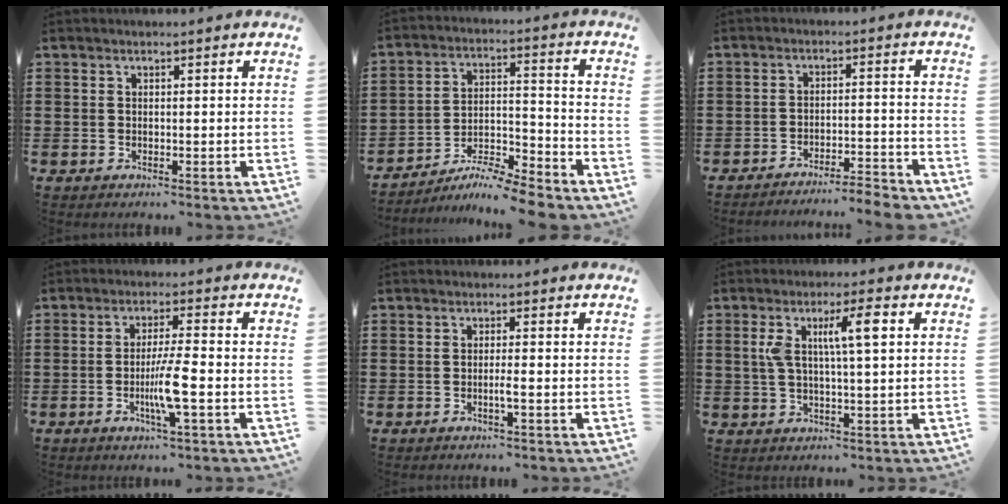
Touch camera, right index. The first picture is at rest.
{"total": 7.2, "force": [-6.8, 0.2, 2.4], "torque": [-0.032, 0.012, -0.130]}
{"total": 3.8, "force": [-3.8, -0.3, 0.6], "torque": [-0.014, -0.003, -0.080]}
{"total": 6.4, "force": [-1.8, 0.2, 6.1], "torque": [-0.115, -0.013, -0.035]}
{"total": 1.9, "force": [-0.6, -0.2, 1.8], "torque": [-0.031, -0.004, -0.013]}
{"total": 7.6, "force": [2.0, 1.6, 7.2], "torque": [-0.150, 0.005, 0.027]}